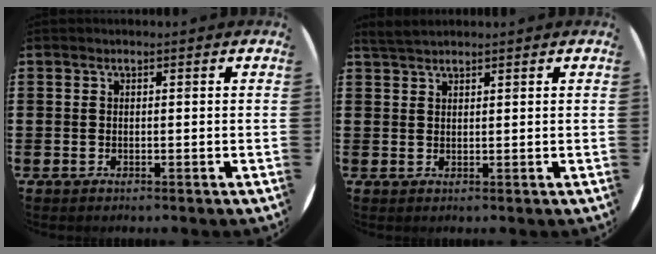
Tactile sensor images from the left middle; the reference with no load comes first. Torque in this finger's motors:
{"motor_torque": [0.19, -0.16, 0.00, 0.01]}